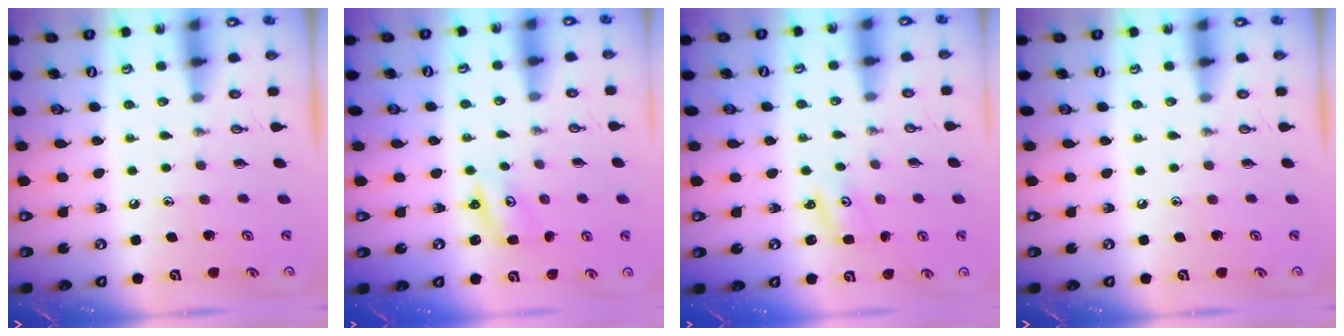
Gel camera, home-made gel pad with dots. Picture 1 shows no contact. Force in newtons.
{"total": 2.6, "press": 2.5, "slide": 0.3}
{"total": 2.2, "press": 2.2, "slide": 0.3}
{"total": 0.0}